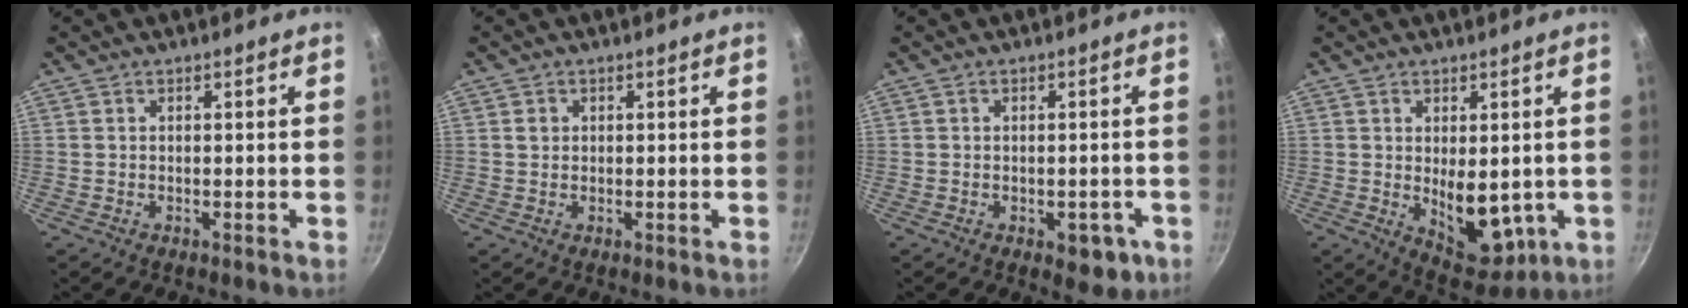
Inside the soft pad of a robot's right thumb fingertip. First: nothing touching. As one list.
[{"total": 1.3, "force": [0.3, 1.2, 0.4], "torque": [-0.003, 0.003, 0.005]}, {"total": 5.5, "force": [-2.1, 3.3, 3.9], "torque": [-0.021, 0.014, -0.018]}, {"total": 9.9, "force": [-1.7, 5.7, 7.9], "torque": [-0.079, -0.013, -0.006]}]